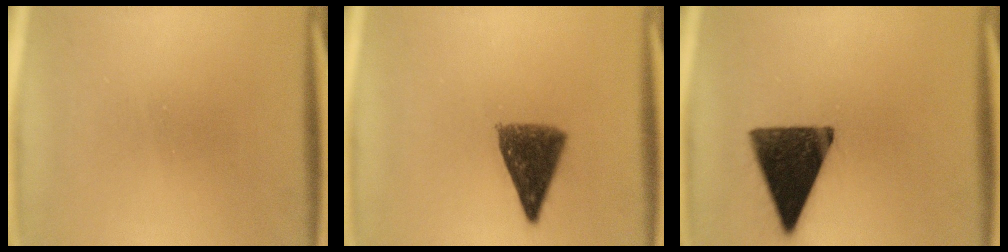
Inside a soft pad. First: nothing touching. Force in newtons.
{"total": 7.0}
{"total": 14.4}